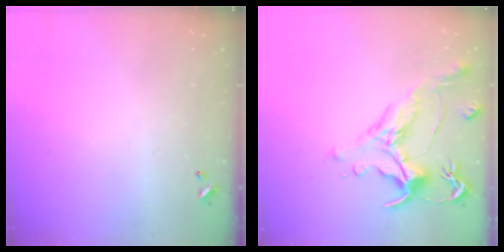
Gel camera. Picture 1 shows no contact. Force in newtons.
{"total": 1.7, "press": 0.9, "slide": 1.4}